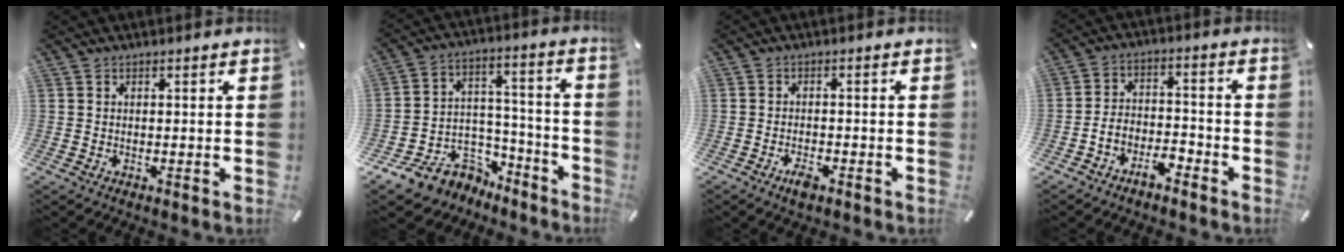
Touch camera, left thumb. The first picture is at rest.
{"total": 11.9, "force": [-7.1, 9.0, 3.4], "torque": [-0.054, 0.041, -0.118]}
{"total": 3.2, "force": [-2.1, 1.4, 2.0], "torque": [-0.046, 0.003, -0.040]}
{"total": 6.0, "force": [-4.8, 3.0, 2.0], "torque": [-0.040, 0.023, -0.093]}